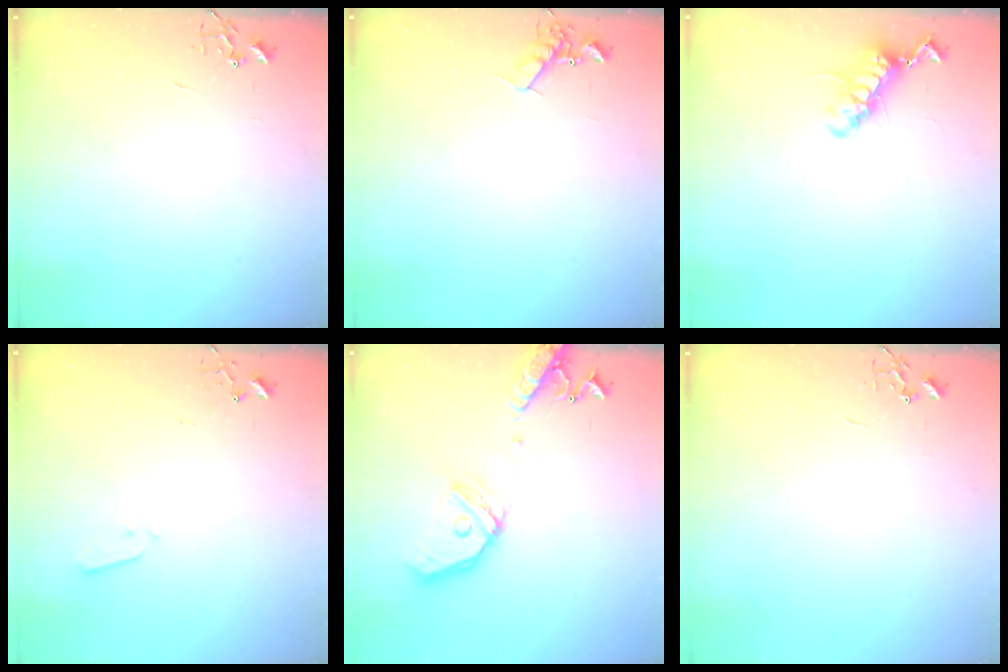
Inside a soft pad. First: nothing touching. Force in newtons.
{"total": 7.5, "press": 7.5, "slide": 0.8}
{"total": 11.8, "press": 11.8, "slide": 1.2}
{"total": 3.4, "press": 3.3, "slide": 0.7}
{"total": 18.2, "press": 17.9, "slide": 3.1}
{"total": 0.0}